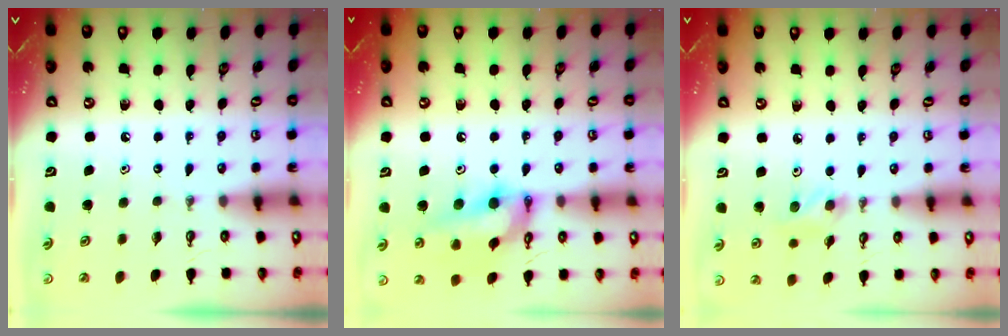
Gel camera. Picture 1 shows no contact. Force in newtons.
{"total": 16.2, "press": 15.4, "slide": 5.1}
{"total": 4.9, "press": 4.8, "slide": 0.7}